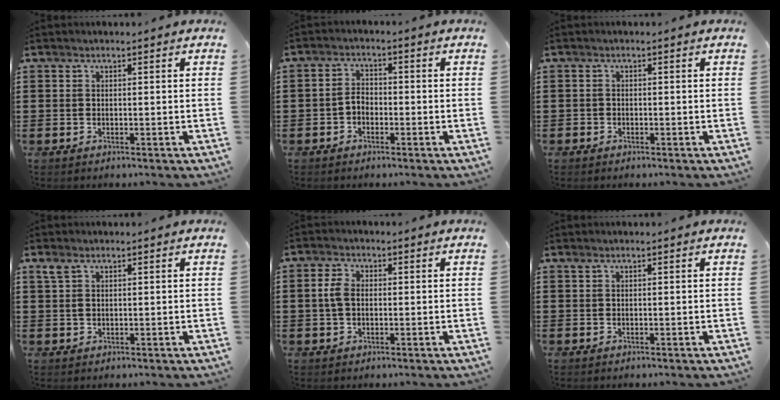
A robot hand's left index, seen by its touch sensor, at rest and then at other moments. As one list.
[{"total": 2.4, "force": [-1.0, 1.7, 1.5], "torque": [-0.039, 0.004, -0.025]}, {"total": 0.8, "force": [-0.6, 0.5, 0.0], "torque": [-0.003, 0.003, -0.014]}, {"total": 1.5, "force": [0.6, 1.0, 1.0], "torque": [-0.025, 0.008, 0.010]}, {"total": 3.5, "force": [0.3, 2.1, 2.7], "torque": [-0.063, 0.007, 0.002]}, {"total": 0.0}]